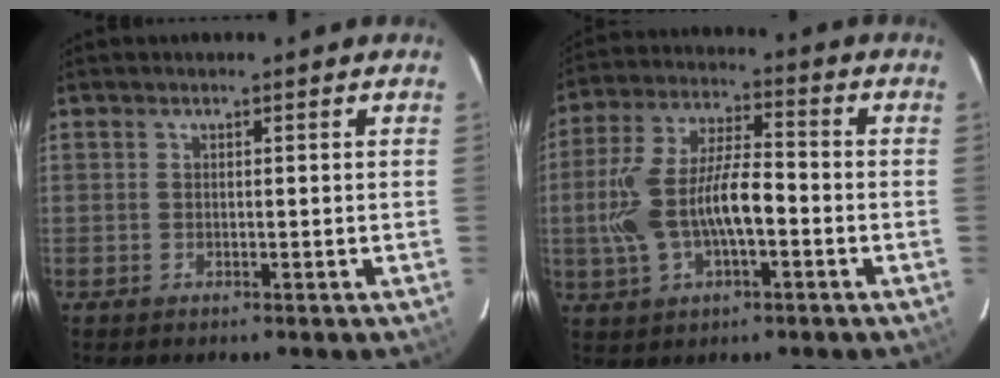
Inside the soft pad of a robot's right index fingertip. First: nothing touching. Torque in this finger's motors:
{"motor_torque": [0.50, -0.19, 0.52, 0.21]}